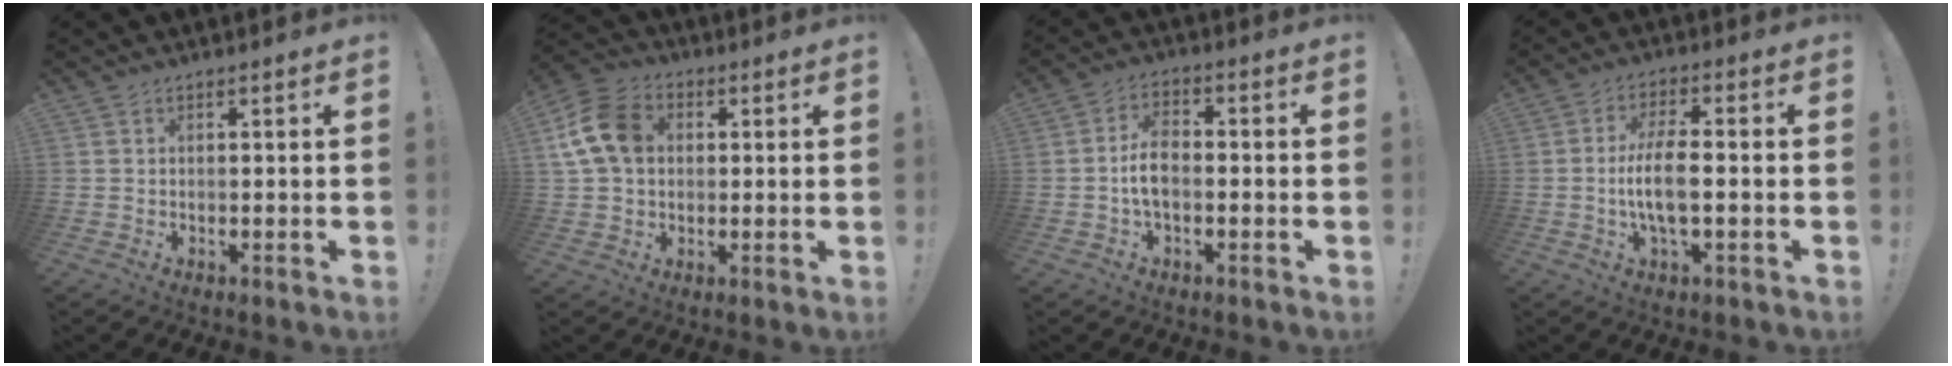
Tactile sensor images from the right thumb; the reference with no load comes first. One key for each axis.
{"total": 13.7, "fx": 2.8, "fy": 10.6, "fz": 8.1, "tx": -0.156, "ty": 0.012, "tz": 0.061}
{"total": 7.6, "fx": -1.1, "fy": 4.2, "fz": 6.2, "tx": -0.118, "ty": 0.006, "tz": -0.021}
{"total": 9.2, "fx": -1.5, "fy": 2.6, "fz": 8.7, "tx": -0.174, "ty": 0.000, "tz": -0.031}